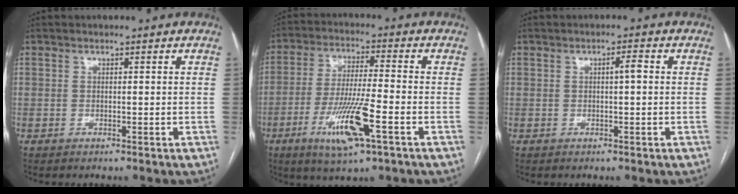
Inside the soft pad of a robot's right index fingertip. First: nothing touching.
{"total": 11.5, "force": [-4.7, 1.1, 10.5], "torque": [-0.204, -0.019, -0.083]}
{"total": 1.8, "force": [0.2, 0.3, 1.8], "torque": [-0.029, 0.003, 0.003]}